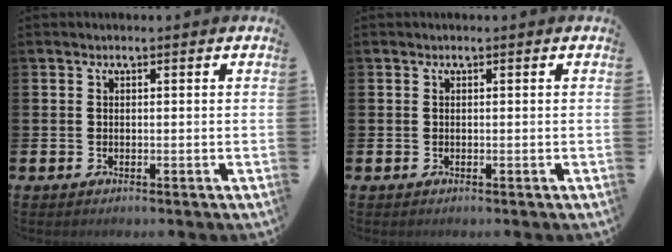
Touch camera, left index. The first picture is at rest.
{"total": 0.0}